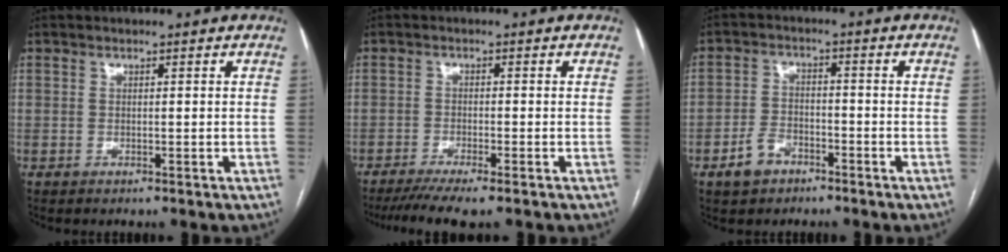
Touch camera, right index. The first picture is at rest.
{"total": 6.8, "force": [-5.3, 0.4, 4.2], "torque": [-0.064, -0.014, -0.087]}
{"total": 5.1, "force": [-3.1, 3.2, 2.4], "torque": [-0.053, 0.008, -0.051]}